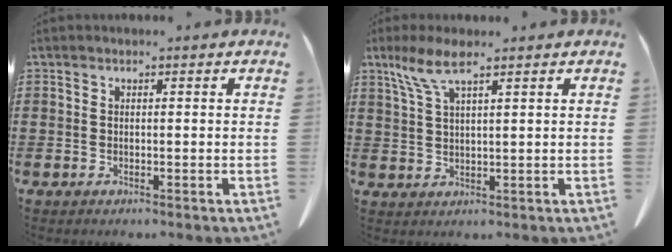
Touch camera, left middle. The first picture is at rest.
{"total": 5.7, "force": [3.5, 1.0, 4.4], "torque": [-0.102, -0.002, 0.060]}